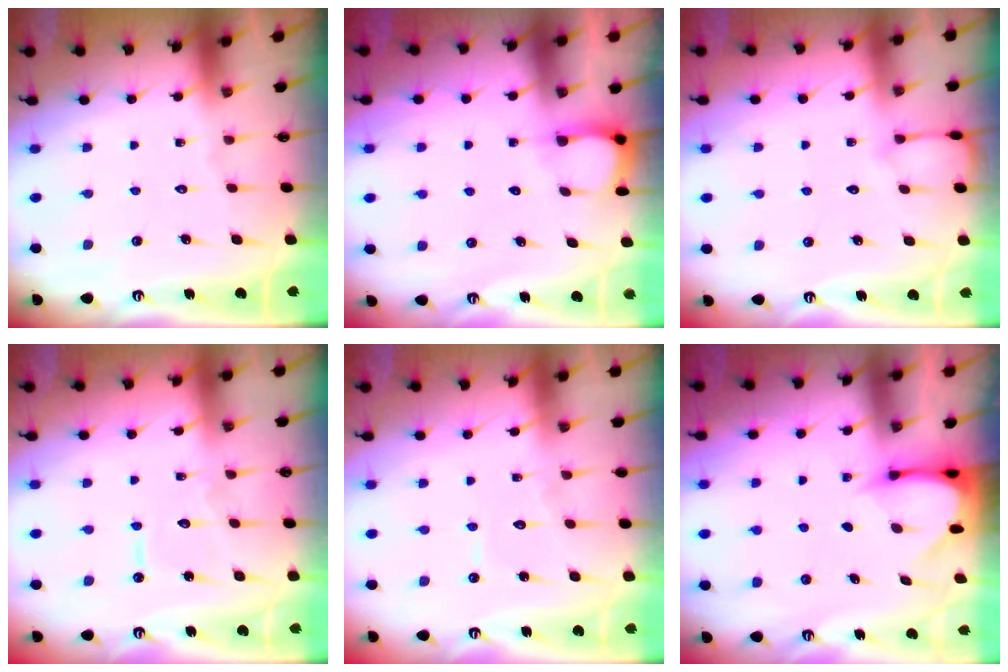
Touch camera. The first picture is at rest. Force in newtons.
{"total": 3.2, "press": 3.1, "slide": 0.5}
{"total": 3.2, "press": 3.2, "slide": 0.4}
{"total": 5.9, "press": 5.8, "slide": 0.5}
{"total": 5.1, "press": 5.1, "slide": 0.3}
{"total": 3.6, "press": 3.6, "slide": 0.3}